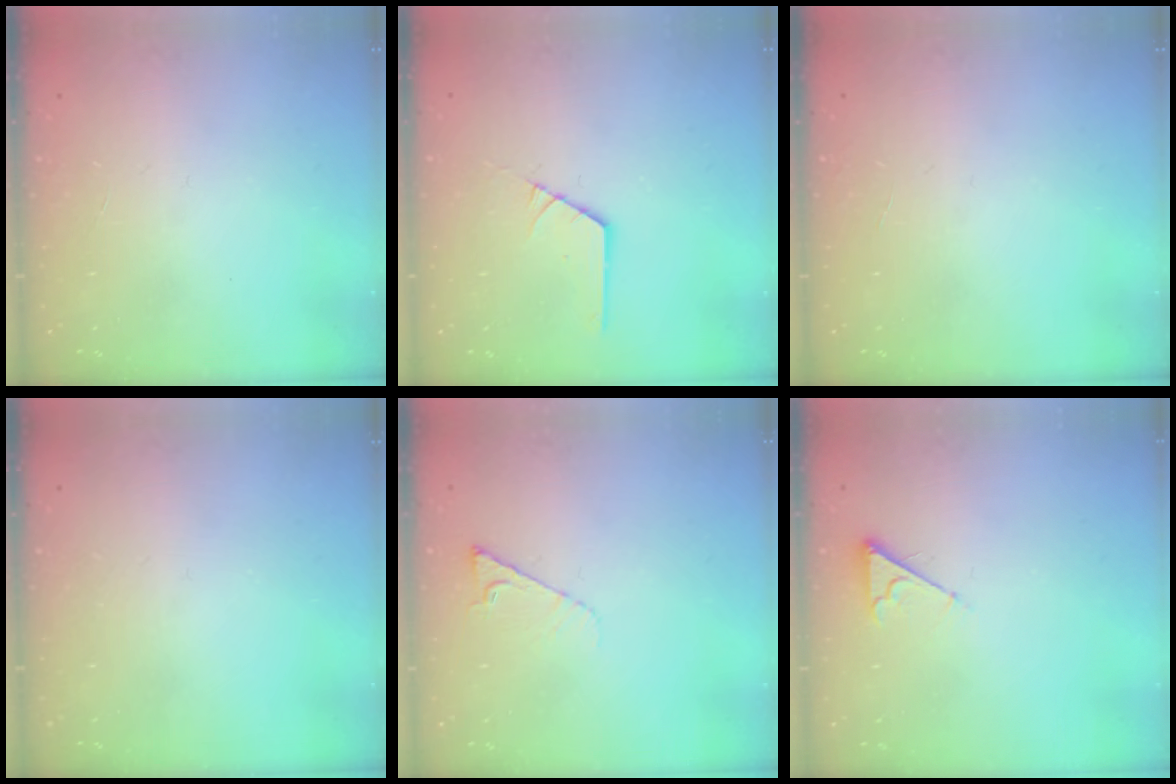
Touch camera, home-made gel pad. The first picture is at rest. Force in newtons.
{"total": 1.3, "press": 1.3, "slide": 0.2}
{"total": 0.0}
{"total": 0.0}
{"total": 3.3, "press": 3.2, "slide": 0.6}
{"total": 3.9, "press": 3.9, "slide": 0.6}